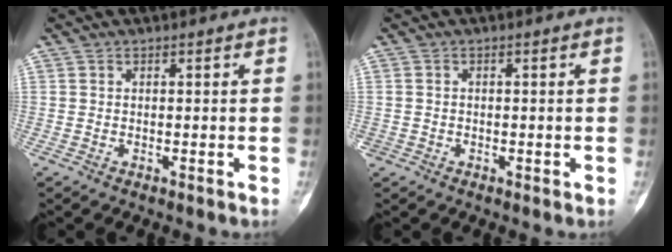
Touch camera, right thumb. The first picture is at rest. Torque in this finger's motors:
{"motor_torque": [0.54, 0.04, -0.15, -0.01, -0.03]}